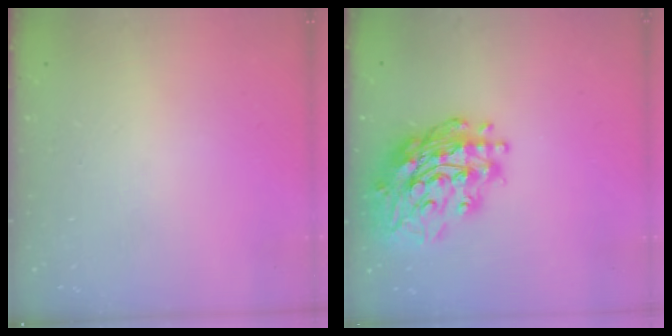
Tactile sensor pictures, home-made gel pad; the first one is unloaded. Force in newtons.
{"total": 20.7, "press": 20.6, "slide": 1.9}